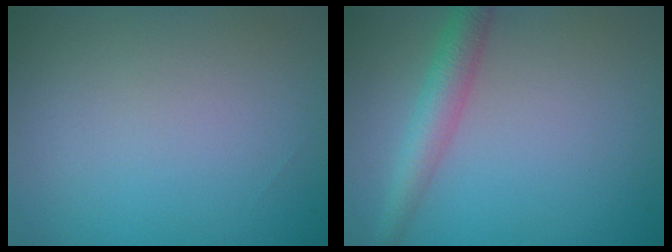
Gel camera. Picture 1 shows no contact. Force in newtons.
{"total": 3.6, "press": 3.6, "slide": 0.1}